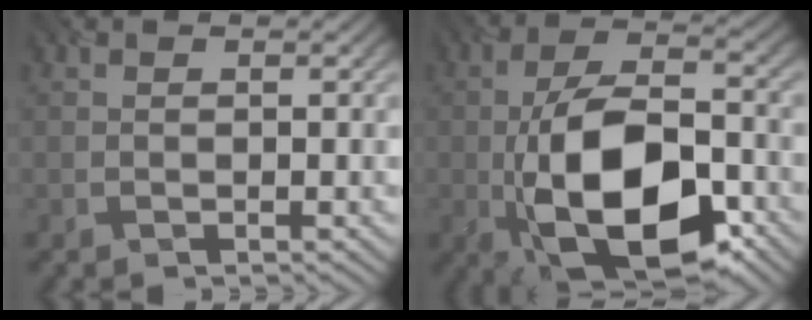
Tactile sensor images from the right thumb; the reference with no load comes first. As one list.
[{"total": 15.6, "force": [-5.0, 7.7, 12.6], "torque": [-0.230, -0.008, -0.092]}]